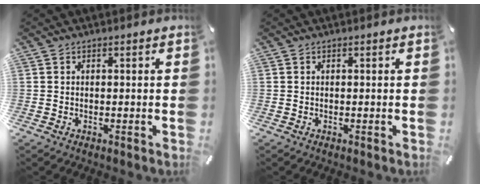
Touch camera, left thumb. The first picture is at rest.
{"total": 0.0}